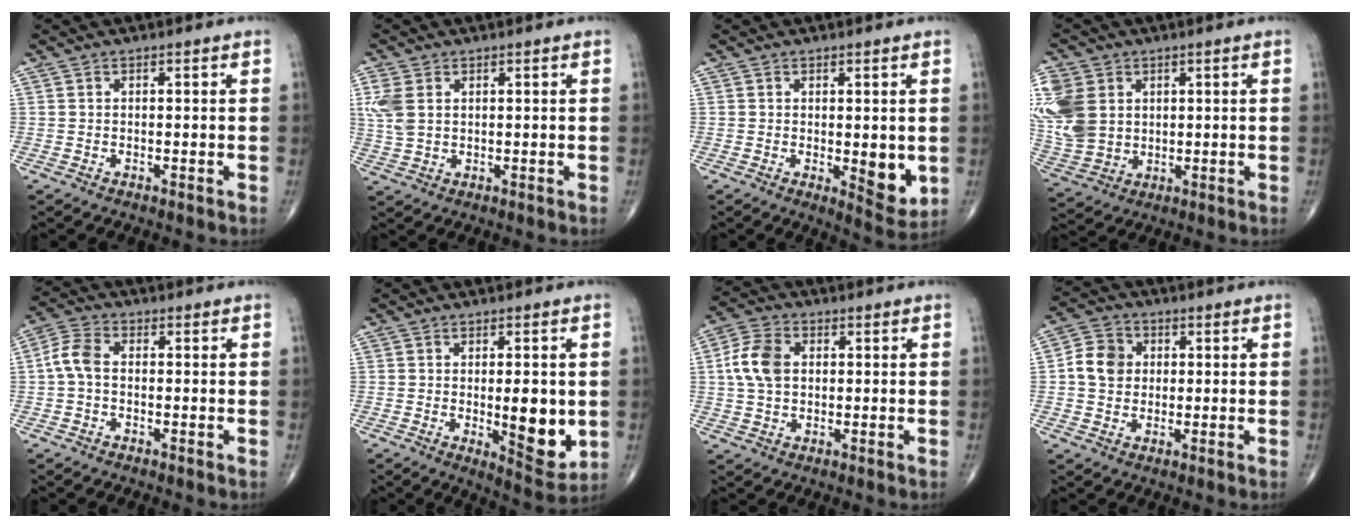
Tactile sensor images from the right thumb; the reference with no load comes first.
{"total": 5.3, "force": [1.4, 3.5, 3.7], "torque": [-0.093, 0.003, 0.033]}
{"total": 6.3, "force": [-0.5, 2.5, 5.8], "torque": [-0.061, -0.017, 0.002]}
{"total": 13.9, "force": [3.0, 10.9, 8.0], "torque": [-0.184, -0.005, 0.071]}
{"total": 5.1, "force": [-0.3, 3.3, 3.9], "torque": [-0.081, 0.014, -0.015]}
{"total": 10.2, "force": [-0.7, 3.7, 9.5], "torque": [-0.110, -0.022, 0.001]}
{"total": 8.0, "force": [1.0, 5.6, 5.6], "torque": [-0.110, 0.011, 0.015]}
{"total": 6.8, "force": [0.6, 5.9, 3.4], "torque": [-0.049, 0.011, 0.002]}